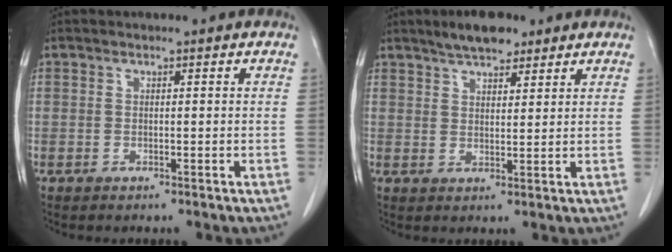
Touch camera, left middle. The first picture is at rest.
{"total": 6.0, "force": [4.6, 2.0, 3.2], "torque": [-0.057, 0.009, 0.078]}